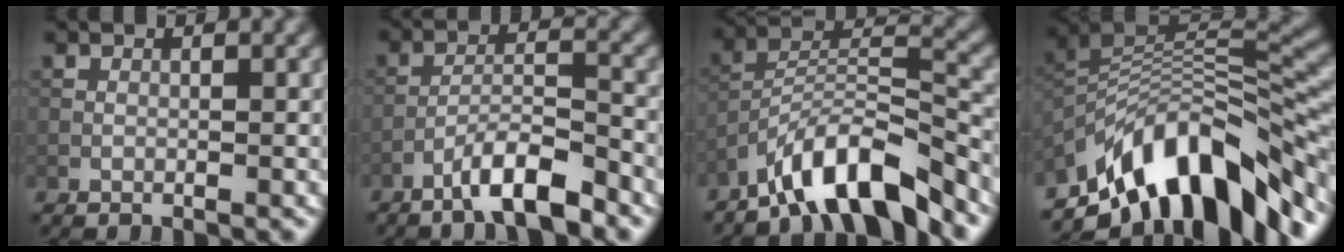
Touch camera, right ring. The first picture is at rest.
{"total": 5.1, "force": [-3.7, 0.9, 3.3], "torque": [-0.057, 0.008, -0.071]}
{"total": 9.4, "force": [-7.3, 2.3, 5.5], "torque": [-0.087, 0.006, -0.139]}
{"total": 12.1, "force": [-7.5, 4.9, 8.2], "torque": [-0.136, 0.023, -0.143]}